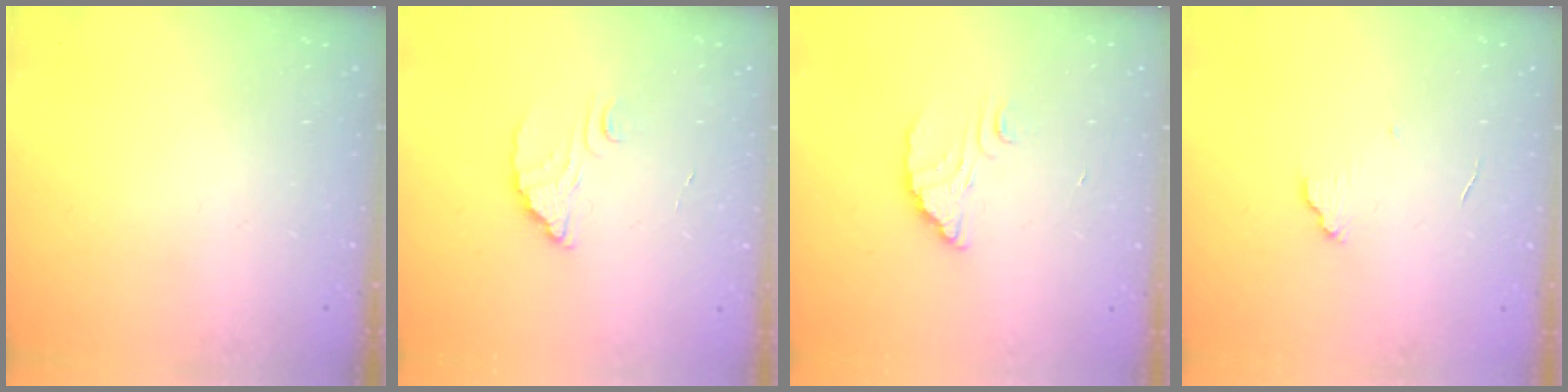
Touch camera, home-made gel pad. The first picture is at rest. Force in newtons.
{"total": 2.1, "press": 2.1, "slide": 0.1}
{"total": 2.7, "press": 2.7, "slide": 0.1}
{"total": 5.2, "press": 5.1, "slide": 0.4}